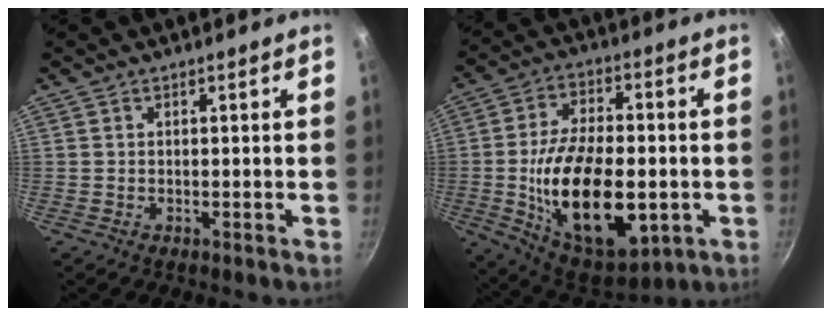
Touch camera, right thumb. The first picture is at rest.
{"total": 23.7, "force": [-3.8, 12.6, 19.7], "torque": [-0.323, 0.008, -0.049]}